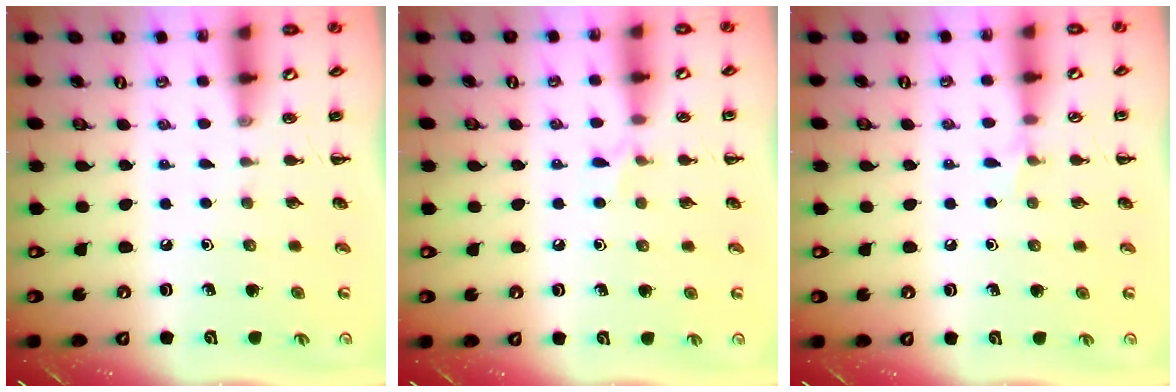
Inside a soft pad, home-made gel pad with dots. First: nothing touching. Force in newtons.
{"total": 4.1, "press": 3.9, "slide": 1.3}
{"total": 4.1, "press": 3.7, "slide": 1.6}